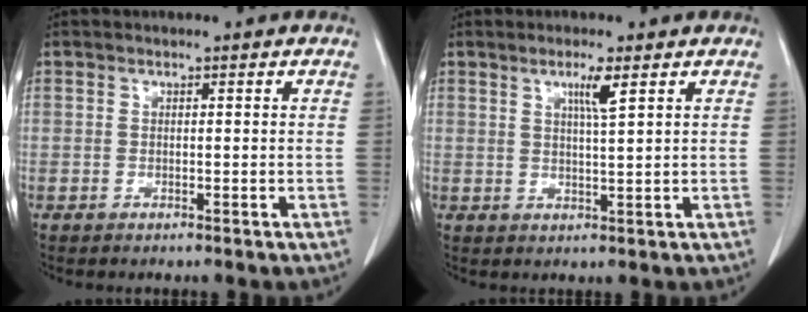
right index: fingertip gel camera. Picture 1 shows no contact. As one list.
[{"total": 3.3, "force": [1.7, -0.3, 2.9], "torque": [-0.054, -0.005, 0.031]}]